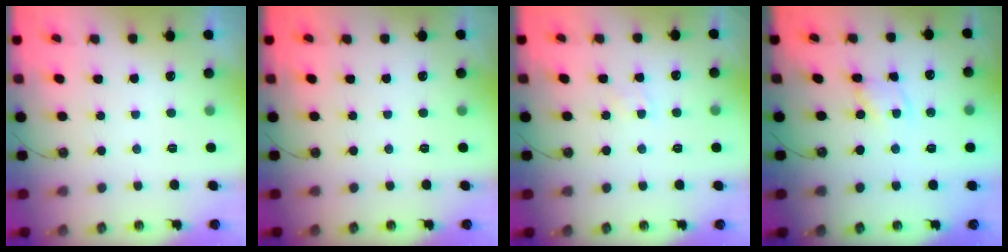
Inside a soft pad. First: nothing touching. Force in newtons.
{"total": 0.0}
{"total": 3.5, "press": 3.5, "slide": 0.5}
{"total": 1.9, "press": 1.9, "slide": 0.3}